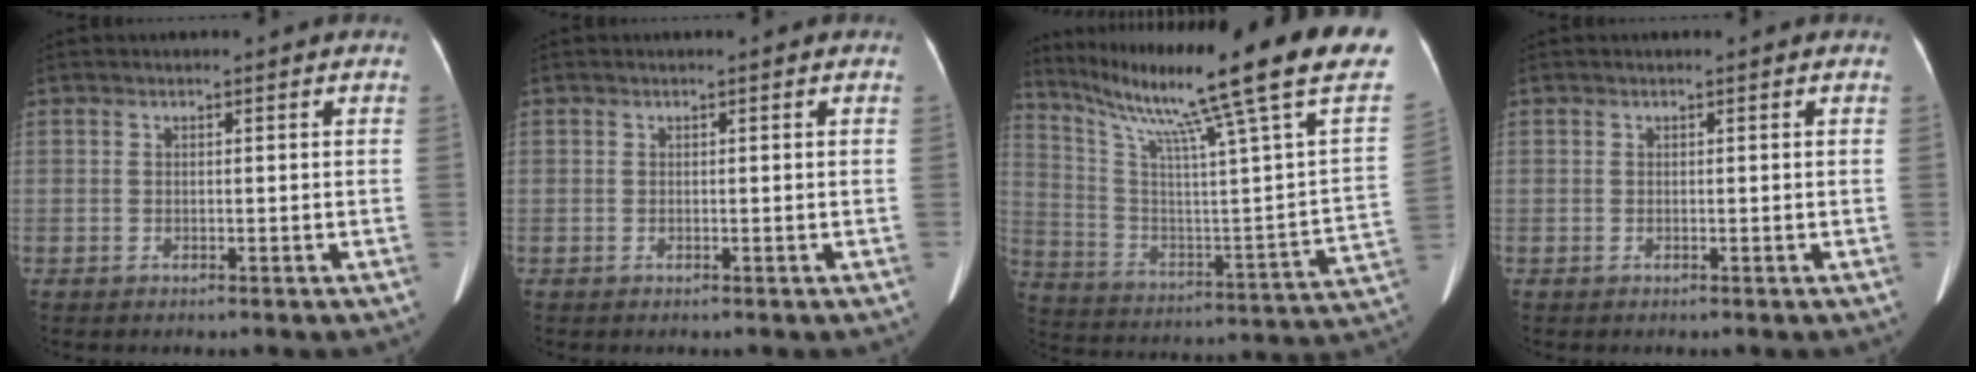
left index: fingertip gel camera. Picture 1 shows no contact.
{"total": 0.0}
{"total": 28.6, "force": [20.5, -1.0, 19.8], "torque": [-0.324, -0.055, 0.296]}
{"total": 0.0}